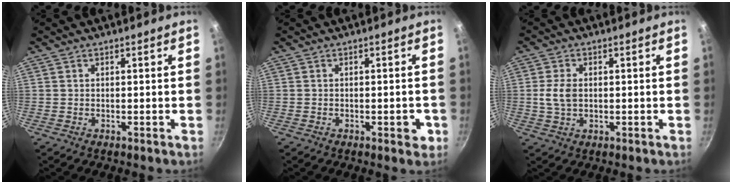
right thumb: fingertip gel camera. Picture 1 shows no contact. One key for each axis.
{"total": 3.0, "fx": -1.1, "fy": 1.3, "fz": 2.5, "tx": -0.022, "ty": 0.003, "tz": -0.015}
{"total": 4.7, "fx": 0.2, "fy": 3.1, "fz": 3.5, "tx": -0.069, "ty": 0.004, "tz": 0.002}